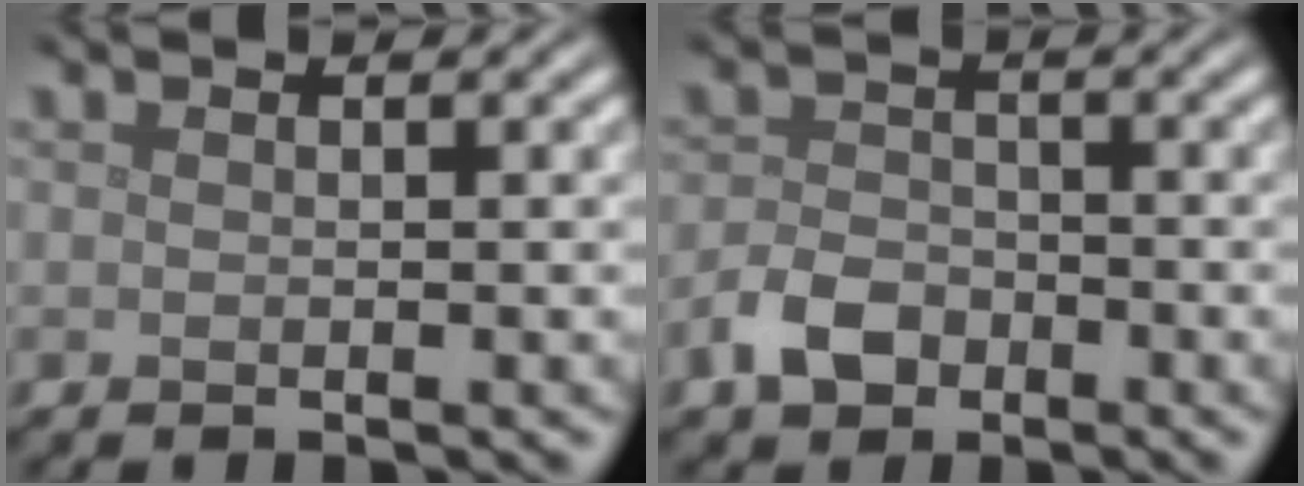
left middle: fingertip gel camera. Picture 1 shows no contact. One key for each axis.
{"total": 3.1, "fx": -1.9, "fy": 2.1, "fz": 1.4, "tx": -0.026, "ty": 0.002, "tz": -0.044}